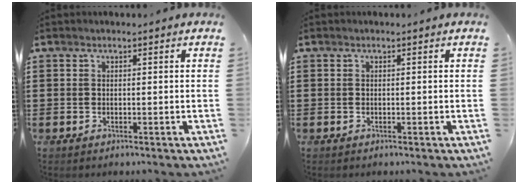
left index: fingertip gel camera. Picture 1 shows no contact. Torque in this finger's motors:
{"motor_torque": [0.00, 0.00, 0.00, 0.00]}